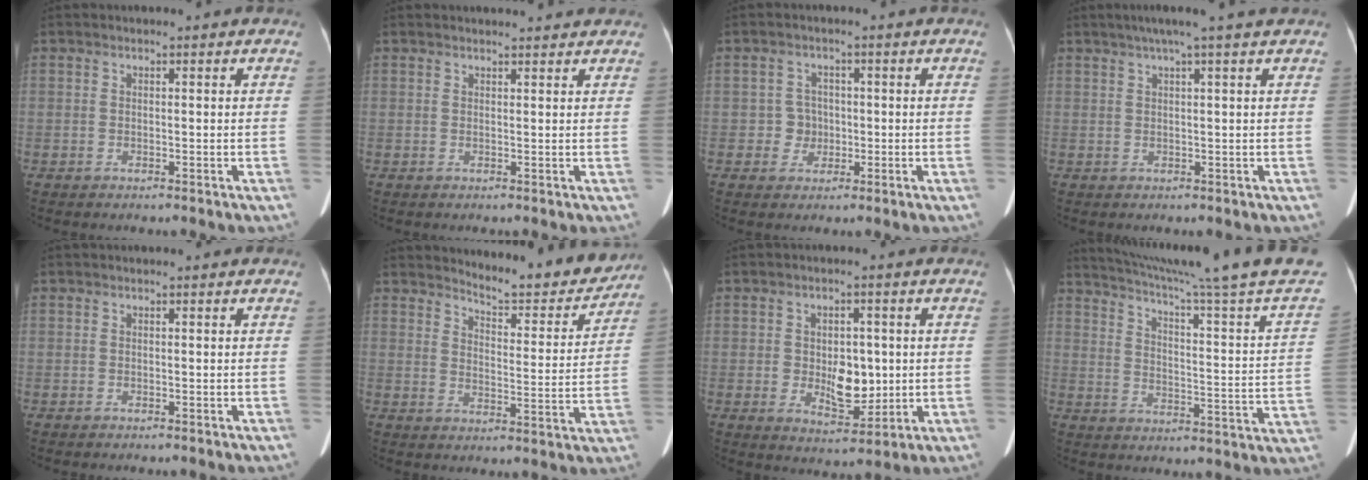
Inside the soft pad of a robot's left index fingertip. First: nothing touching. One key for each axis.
{"total": 4.7, "fx": 4.6, "fy": 0.6, "fz": 1.0, "tx": -0.012, "ty": 0.020, "tz": 0.050}
{"total": 3.1, "fx": -0.5, "fy": 3.0, "fz": 0.1, "tx": 0.004, "ty": 0.008, "tz": -0.005}
{"total": 5.1, "fx": 3.6, "fy": -1.2, "fz": 3.4, "tx": -0.052, "ty": 0.020, "tz": 0.058}
{"total": 0.0}
{"total": 12.1, "fx": 11.8, "fy": 1.4, "fz": 2.7, "tx": -0.034, "ty": -0.030, "tz": 0.151}
{"total": 6.7, "fx": -0.2, "fy": 4.0, "fz": 5.4, "tx": -0.086, "ty": -0.001, "tz": 0.006}
{"total": 25.5, "fx": 22.3, "fy": -2.9, "fz": 12.0, "tx": -0.196, "ty": -0.078, "tz": 0.290}